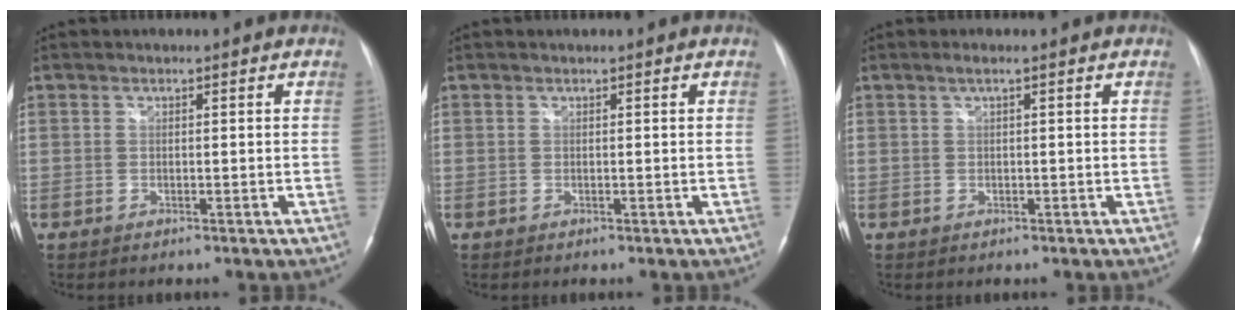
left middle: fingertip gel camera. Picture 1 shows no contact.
{"total": 0.0}
{"total": 1.1, "force": [0.5, -0.1, 1.0], "torque": [-0.024, 0.008, 0.010]}